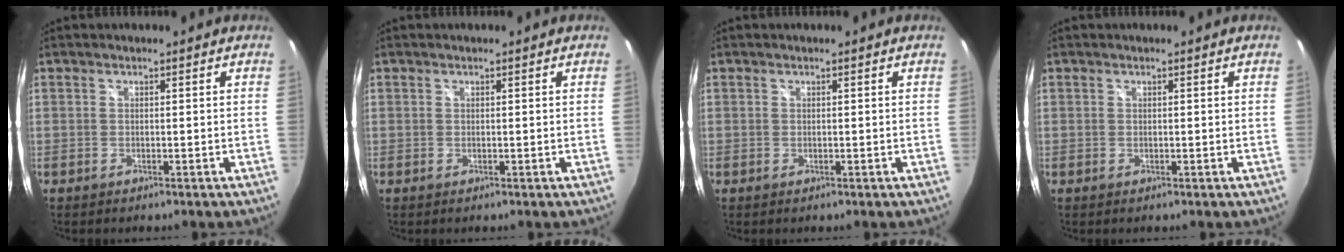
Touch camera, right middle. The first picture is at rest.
{"total": 0.0}
{"total": 0.0}
{"total": 0.0}